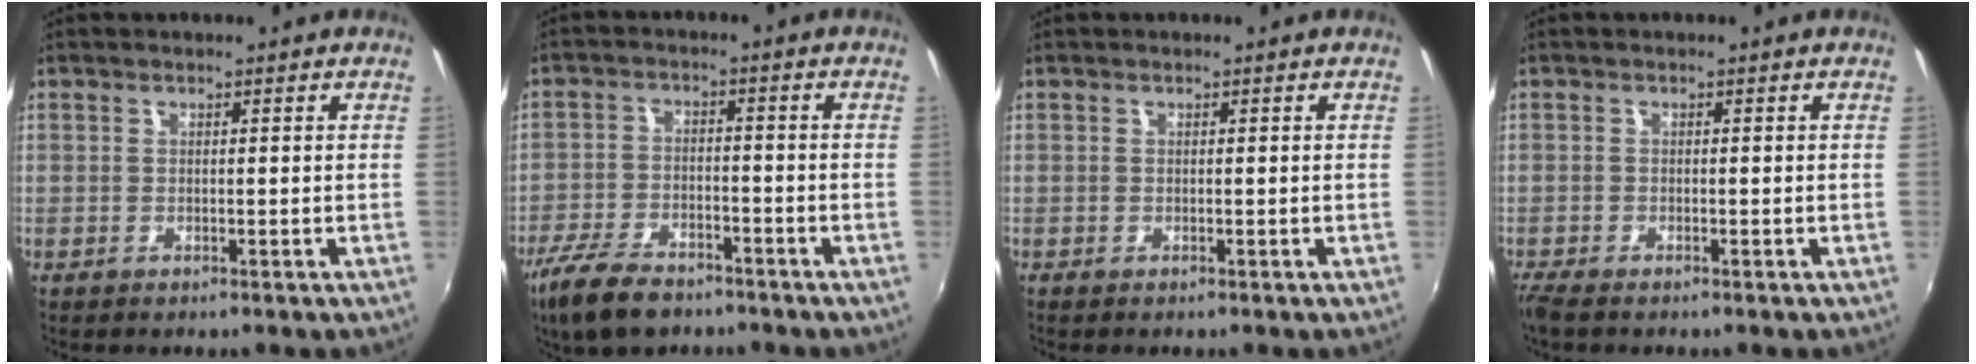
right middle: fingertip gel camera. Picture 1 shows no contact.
{"total": 10.6, "force": [-7.8, 4.5, 5.5], "torque": [-0.141, -0.018, -0.147]}
{"total": 0.0}
{"total": 2.4, "force": [-2.0, 0.5, 1.3], "torque": [-0.029, -0.014, -0.038]}